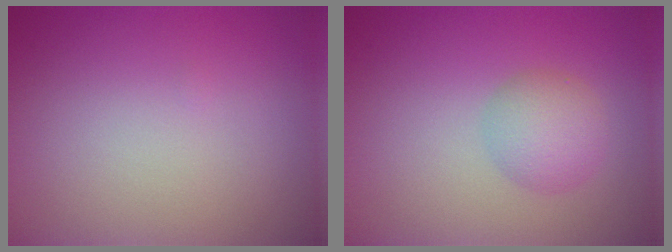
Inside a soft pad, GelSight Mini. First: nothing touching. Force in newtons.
{"total": 2.9, "press": 2.9, "slide": 0.1}